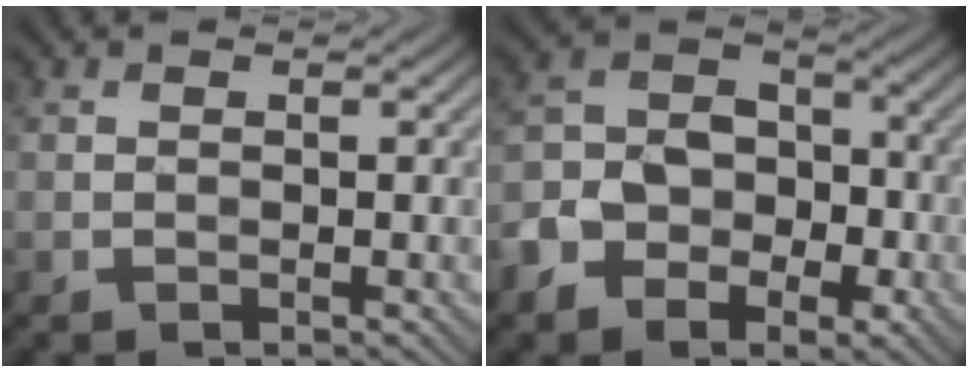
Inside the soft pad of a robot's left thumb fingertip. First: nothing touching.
{"total": 8.4, "force": [-4.2, 6.1, 3.9], "torque": [-0.083, -0.007, -0.092]}